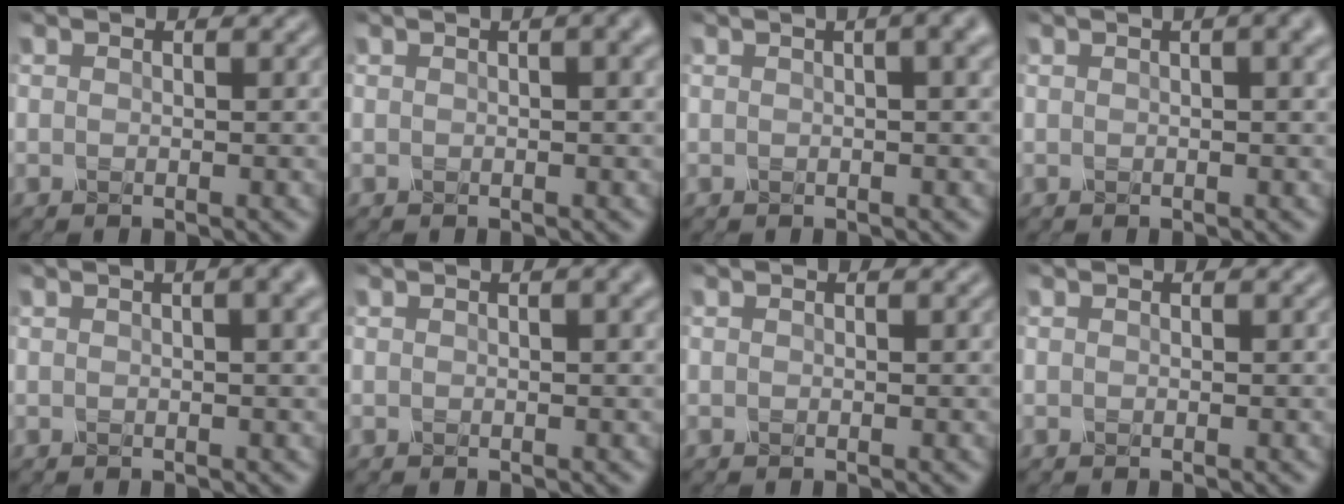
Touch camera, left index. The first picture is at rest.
{"total": 4.6, "force": [1.6, 2.0, 3.8], "torque": [-0.028, 0.019, 0.004]}
{"total": 7.1, "force": [2.6, 3.3, 5.7], "torque": [-0.027, 0.040, 0.000]}
{"total": 5.3, "force": [2.0, 2.4, 4.3], "torque": [-0.028, 0.027, 0.002]}
{"total": 6.1, "force": [2.3, 2.9, 4.9], "torque": [-0.024, 0.037, -0.005]}
{"total": 2.4, "force": [0.9, 0.7, 2.1], "torque": [-0.020, 0.008, 0.011]}
{"total": 0.0}
{"total": 0.0}